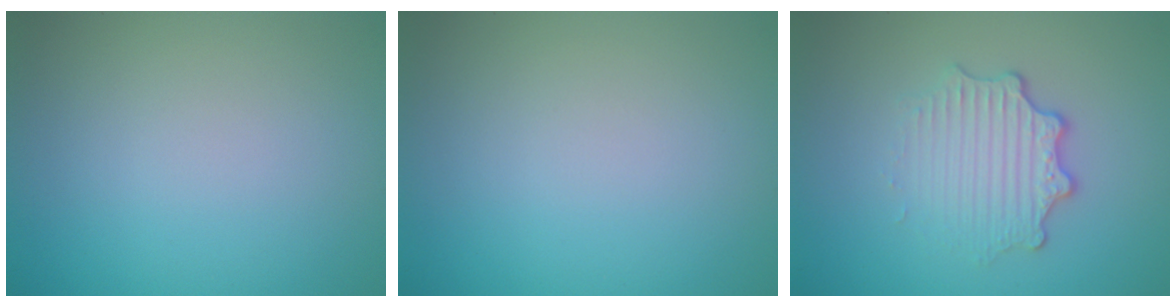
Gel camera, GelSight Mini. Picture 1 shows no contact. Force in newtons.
{"total": 0.0}
{"total": 3.4, "press": 2.6, "slide": 2.2}